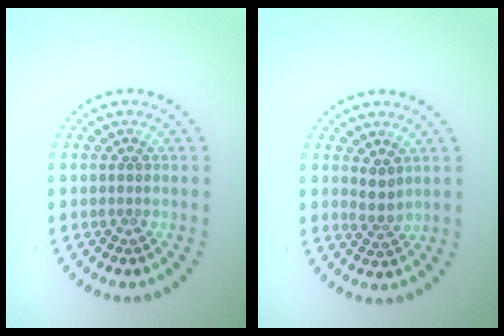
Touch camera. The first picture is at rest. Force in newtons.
{"total": 1.7, "press": 1.2, "slide": 1.2}